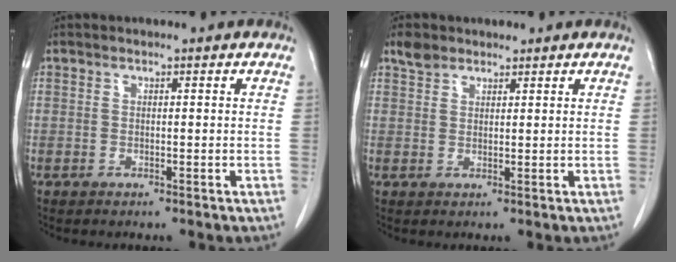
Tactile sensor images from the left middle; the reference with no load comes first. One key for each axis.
{"total": 2.5, "fx": 2.0, "fy": 1.5, "fz": 0.5, "tx": -0.013, "ty": 0.012, "tz": 0.036}